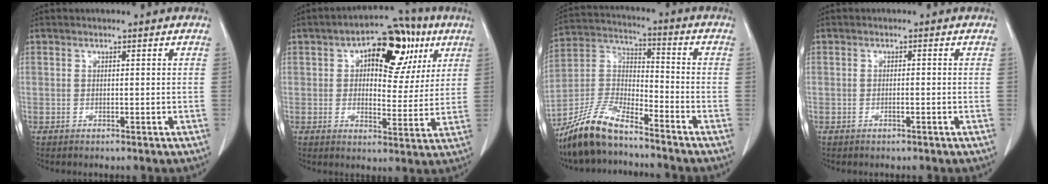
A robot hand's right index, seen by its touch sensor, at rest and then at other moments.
{"total": 13.7, "force": [5.5, 7.0, 10.4], "torque": [-0.129, 0.034, 0.075]}
{"total": 11.9, "force": [-9.8, 2.5, 6.3], "torque": [-0.137, 0.001, -0.193]}
{"total": 0.8, "force": [-0.4, 0.0, 0.7], "torque": [-0.013, 0.001, -0.006]}